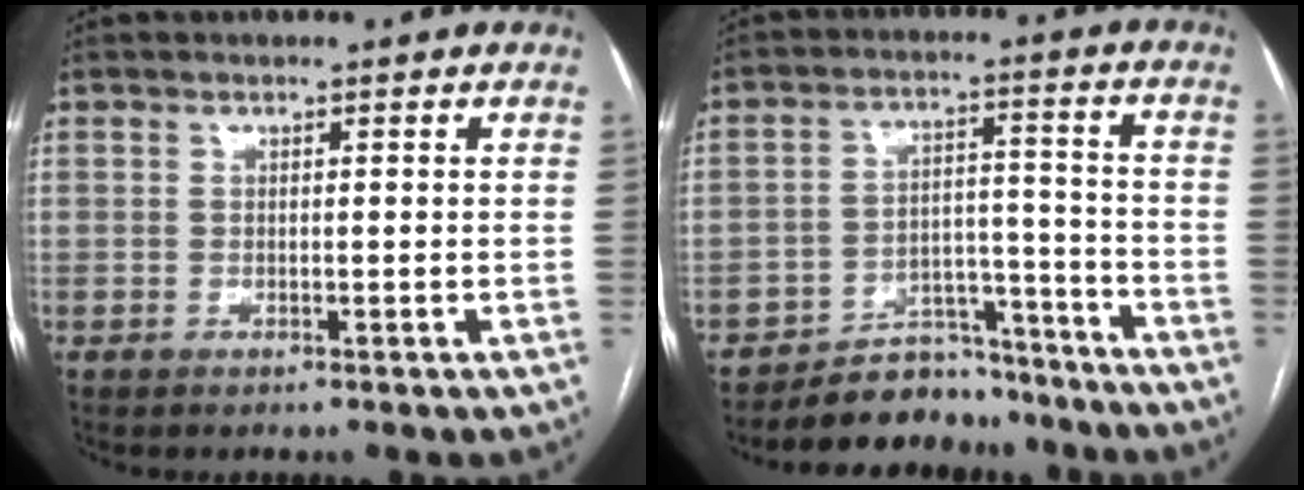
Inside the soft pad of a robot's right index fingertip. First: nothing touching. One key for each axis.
{"total": 9.5, "fx": -8.7, "fy": 3.7, "fz": 0.8, "tx": 0.008, "ty": 0.047, "tz": -0.139}